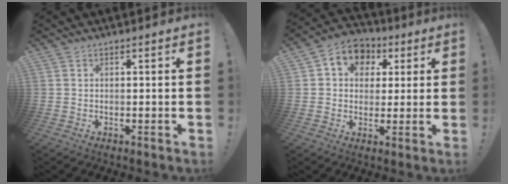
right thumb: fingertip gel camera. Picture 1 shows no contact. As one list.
[{"total": 9.2, "force": [2.8, 7.8, 4.0], "torque": [-0.056, -0.004, 0.057]}]